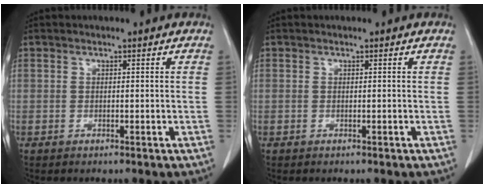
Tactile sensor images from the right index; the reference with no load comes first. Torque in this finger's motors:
{"motor_torque": [-0.01, 0.01, 0.02, 0.00]}